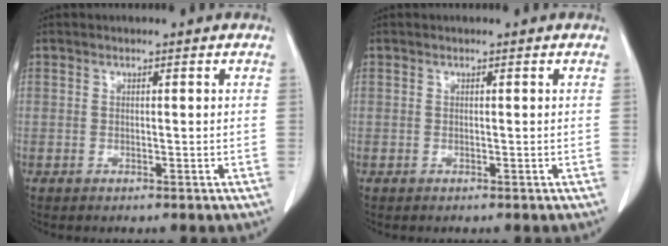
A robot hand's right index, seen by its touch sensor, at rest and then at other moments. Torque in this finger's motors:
{"motor_torque": [0.00, 0.00, 0.00, 0.00]}